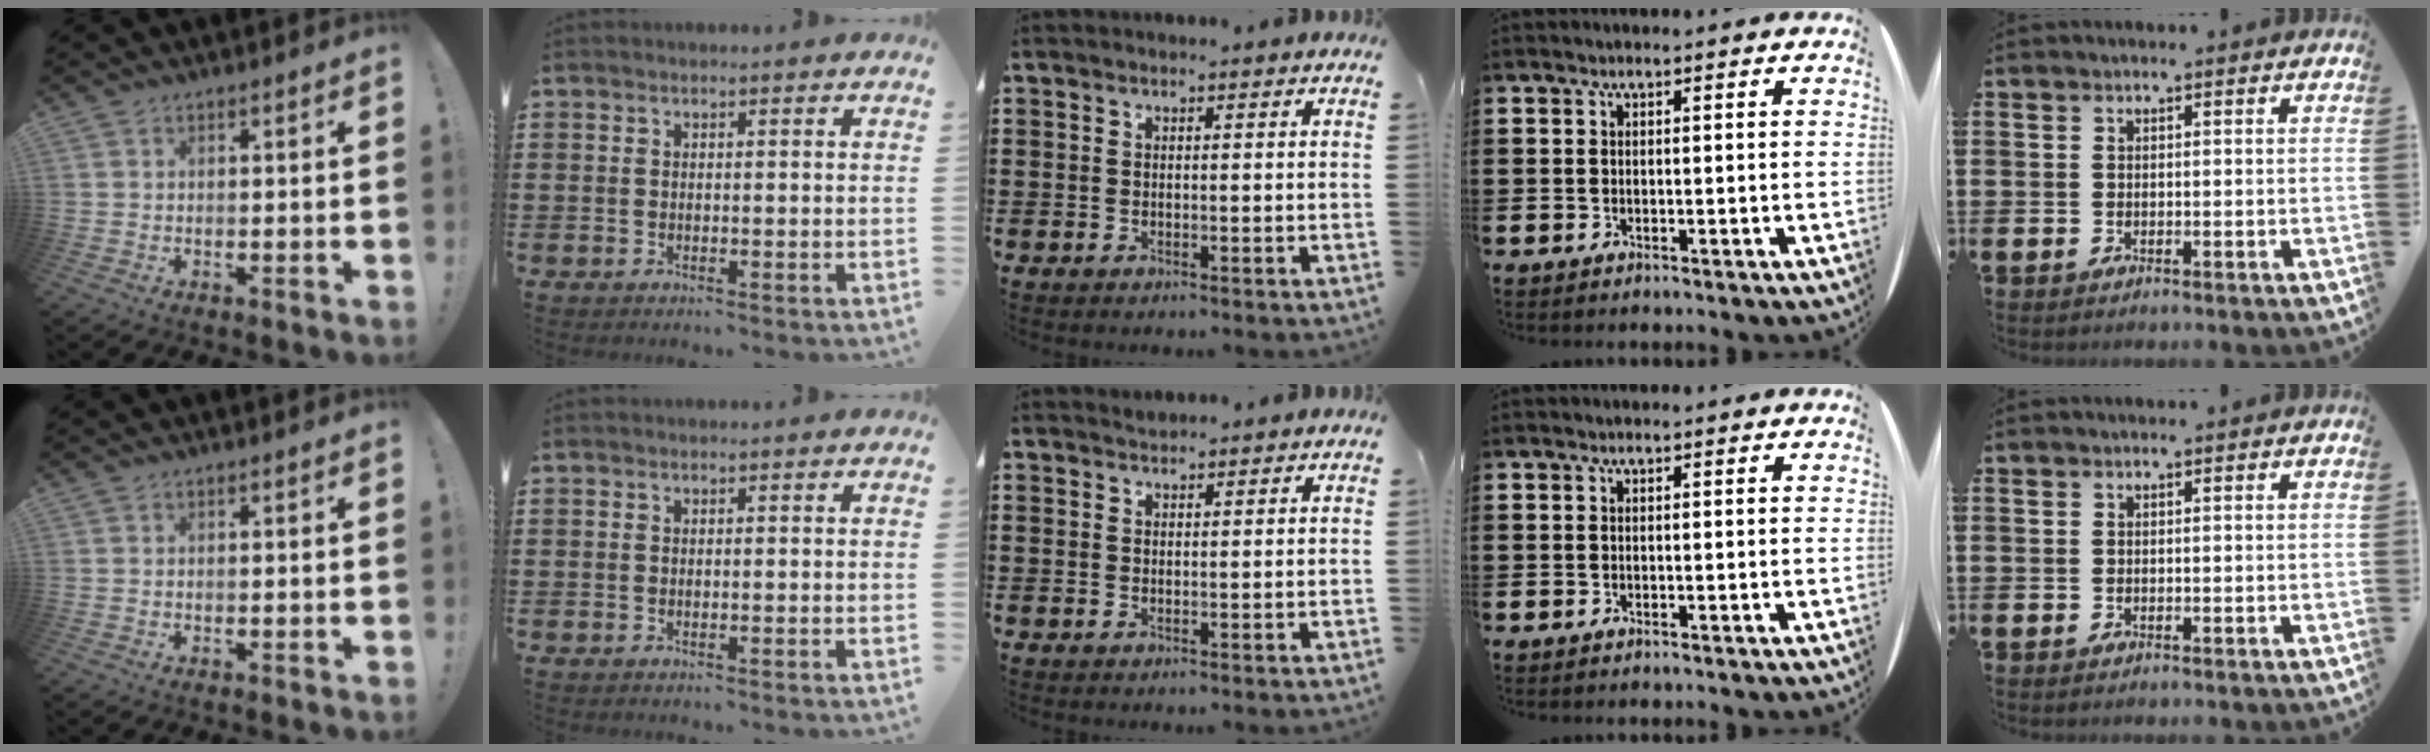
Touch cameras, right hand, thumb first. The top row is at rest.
{"middle": {"total": 0.9, "force": [0.9, 0.1, -0.2], "torque": [0.002, -0.002, 0.017]}}